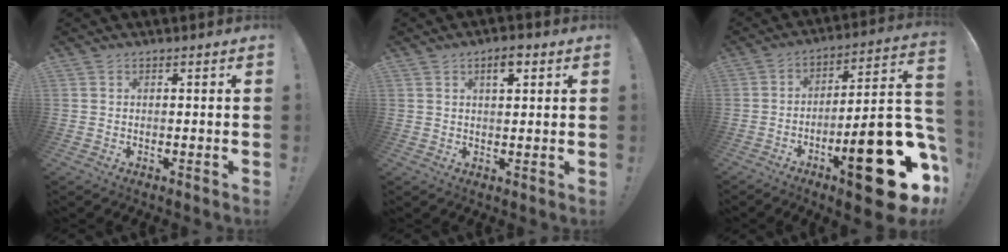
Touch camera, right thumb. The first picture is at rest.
{"total": 4.3, "force": [2.0, 1.8, 3.3], "torque": [-0.042, -0.006, 0.028]}
{"total": 26.0, "force": [-11.4, 7.2, 22.3], "torque": [-0.277, 0.060, -0.170]}